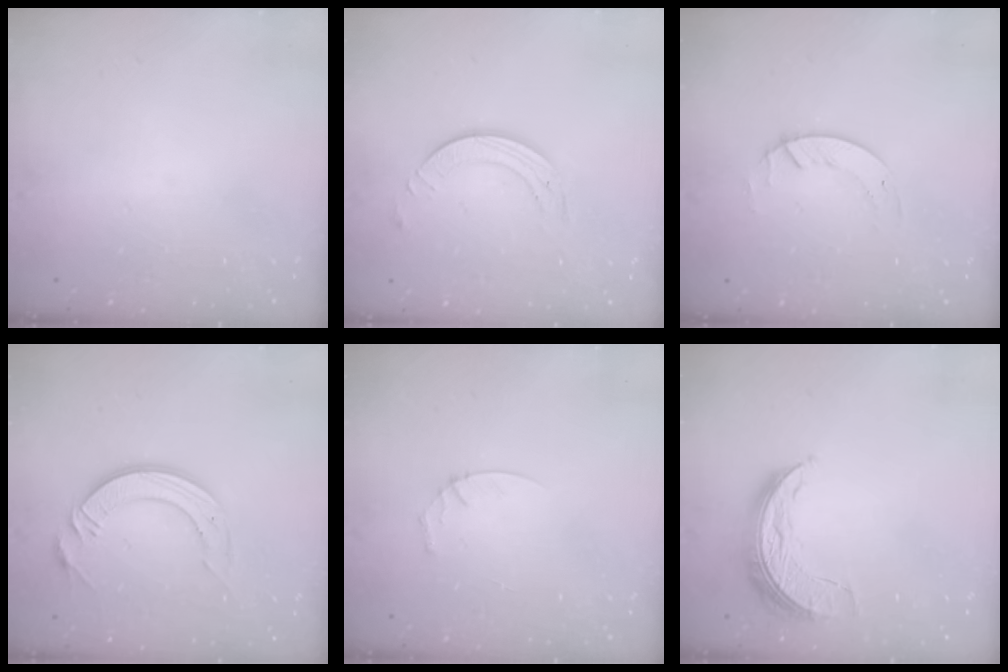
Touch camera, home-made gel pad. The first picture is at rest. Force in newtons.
{"total": 5.8, "press": 5.8, "slide": 0.6}
{"total": 2.6, "press": 2.6, "slide": 0.3}
{"total": 12.8, "press": 12.7, "slide": 1.2}
{"total": 3.5, "press": 3.5, "slide": 0.3}
{"total": 7.7, "press": 7.7, "slide": 0.3}